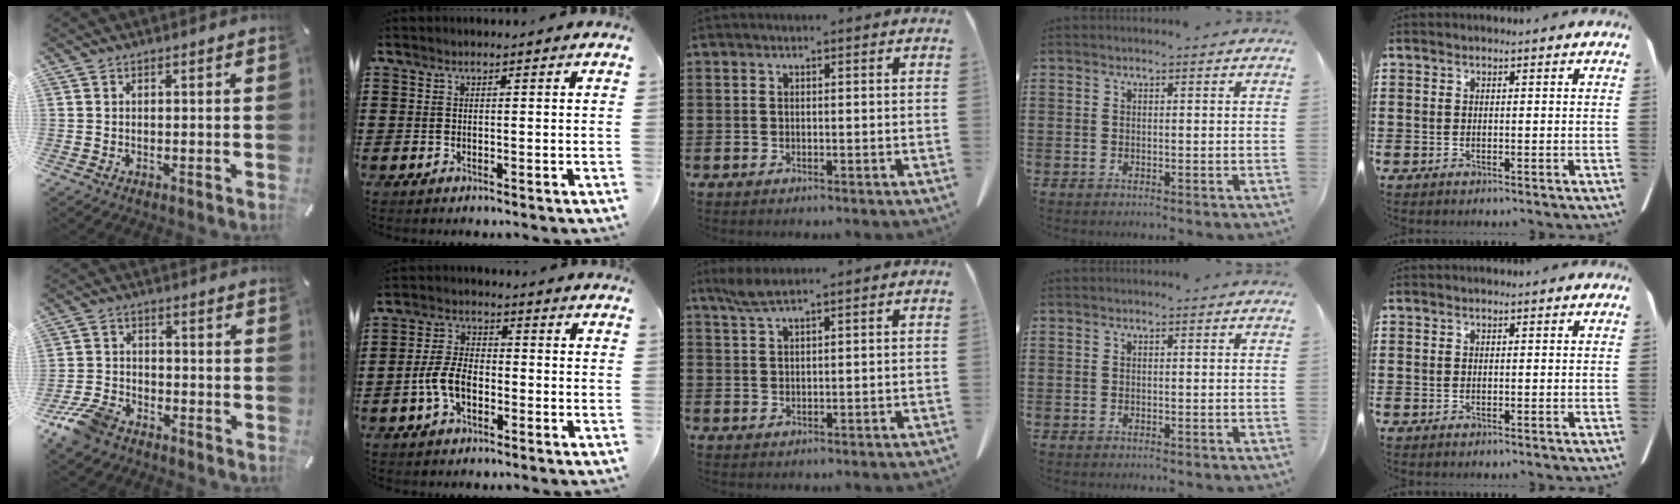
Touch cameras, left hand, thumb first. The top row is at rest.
{"thumb": {"total": 8.6, "force": [-6.4, 4.5, 3.6], "torque": [-0.079, 0.029, -0.124]}, "index": {"total": 6.1, "force": [-2.2, 3.3, 4.6], "torque": [-0.114, -0.001, -0.049]}, "middle": {"total": 3.0, "force": [2.3, 0.2, 2.0], "torque": [-0.045, 0.000, 0.043]}}